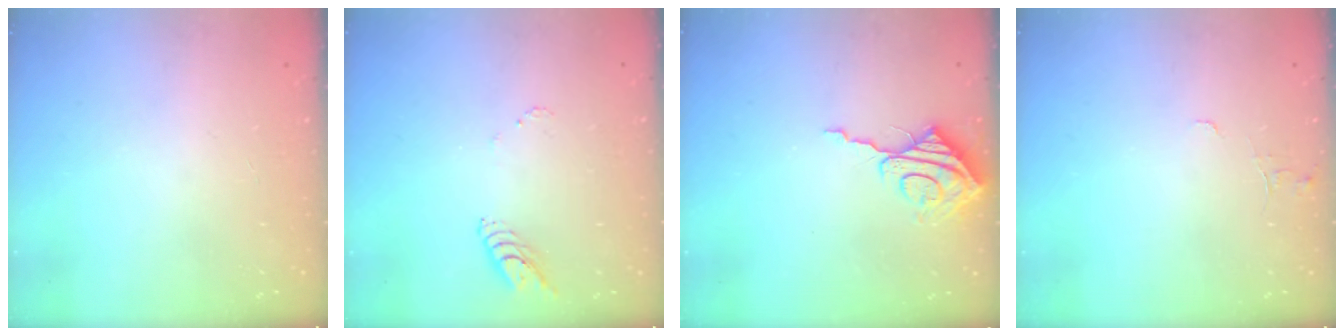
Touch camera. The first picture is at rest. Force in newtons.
{"total": 5.6, "press": 5.6, "slide": 0.2}
{"total": 9.1, "press": 9.1, "slide": 0.6}
{"total": 5.3, "press": 5.3, "slide": 0.4}